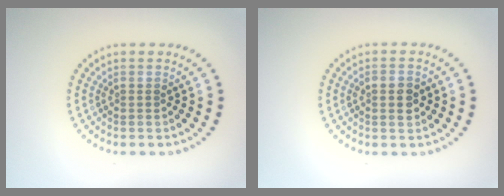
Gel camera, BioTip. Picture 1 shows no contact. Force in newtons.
{"total": 2.0, "press": 2.0, "slide": 0.2}